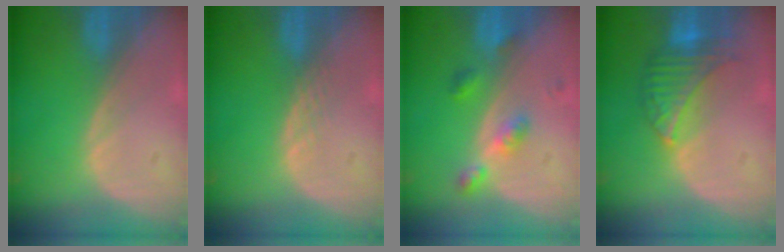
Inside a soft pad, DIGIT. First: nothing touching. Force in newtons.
{"total": 1.3, "press": 1.2, "slide": 0.1}
{"total": 4.6, "press": 4.1, "slide": 1.9}
{"total": 7.7, "press": 7.1, "slide": 3.0}